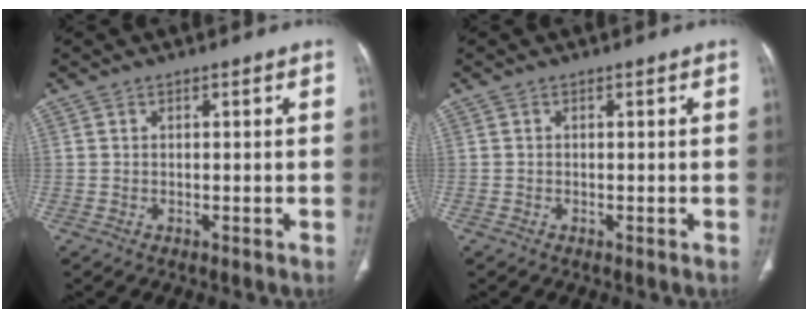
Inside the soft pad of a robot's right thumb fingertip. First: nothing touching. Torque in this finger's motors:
{"motor_torque": [0.10, 0.43, 0.02, 0.24, 0.05]}